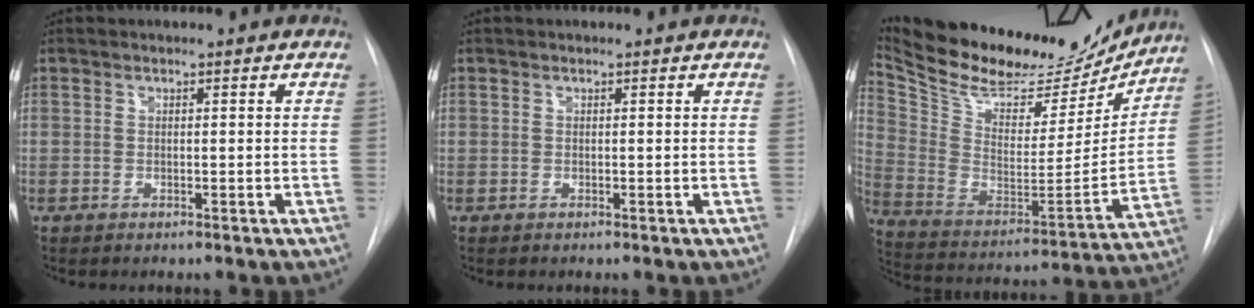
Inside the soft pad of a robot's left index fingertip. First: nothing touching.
{"total": 0.0}
{"total": 27.0, "force": [23.3, 9.4, 9.8], "torque": [-0.194, -0.018, 0.351]}